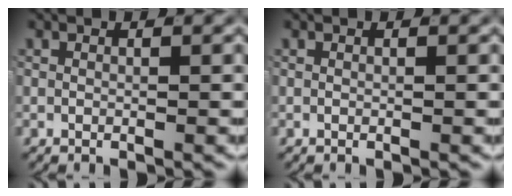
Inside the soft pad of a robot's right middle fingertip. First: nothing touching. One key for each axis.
{"total": 0.0}